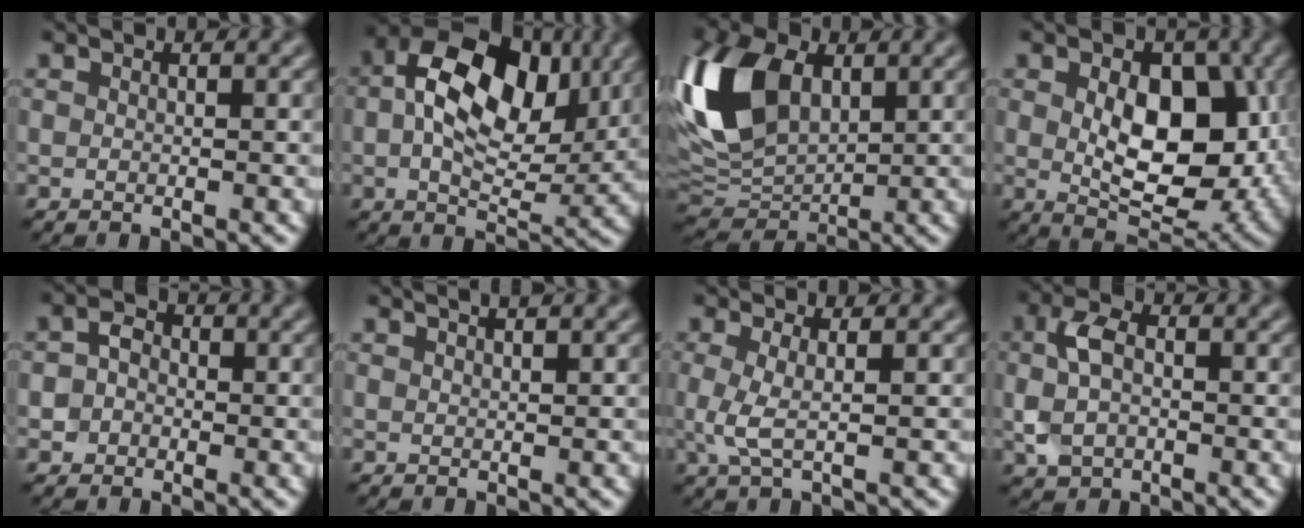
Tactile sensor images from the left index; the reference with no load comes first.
{"total": 11.4, "force": [2.1, 6.8, 8.9], "torque": [-0.148, 0.009, 0.028]}
{"total": 10.6, "force": [2.2, 6.8, 7.9], "torque": [-0.195, 0.015, 0.031]}
{"total": 10.0, "force": [0.3, 6.0, 7.9], "torque": [-0.120, -0.011, 0.011]}
{"total": 2.0, "force": [-0.4, 1.8, 0.9], "torque": [-0.009, 0.004, -0.013]}
{"total": 2.1, "force": [1.5, 0.7, 1.3], "torque": [0.001, 0.002, 0.003]}
{"total": 2.4, "force": [0.1, 0.6, 2.3], "torque": [-0.056, -0.002, 0.001]}
{"total": 4.2, "force": [0.0, 2.9, 3.0], "torque": [-0.065, 0.001, -0.003]}